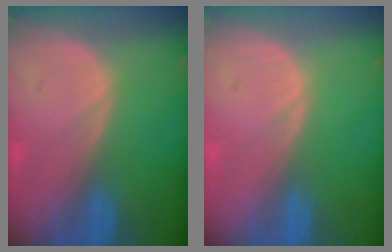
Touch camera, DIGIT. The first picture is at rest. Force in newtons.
{"total": 0.5, "press": 0.1, "slide": 0.5}